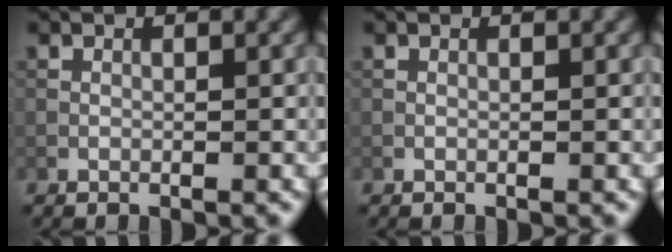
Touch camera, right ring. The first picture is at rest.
{"total": 0.0}